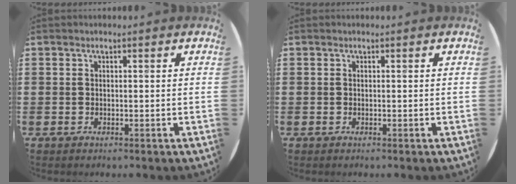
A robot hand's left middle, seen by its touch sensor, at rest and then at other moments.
{"total": 0.0}